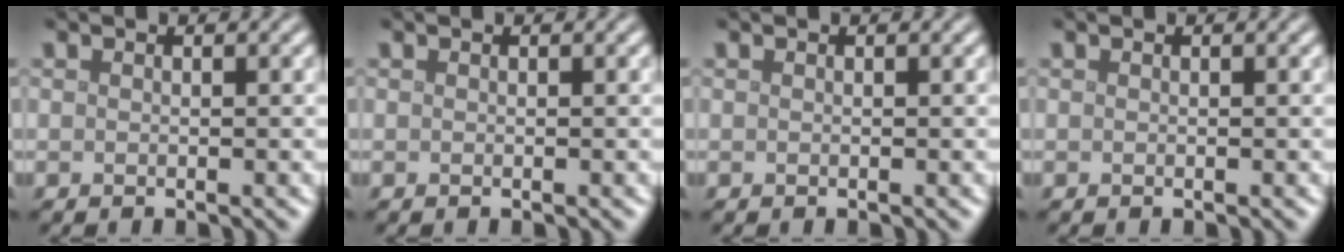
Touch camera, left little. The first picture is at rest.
{"total": 0.0}
{"total": 0.0}
{"total": 0.0}